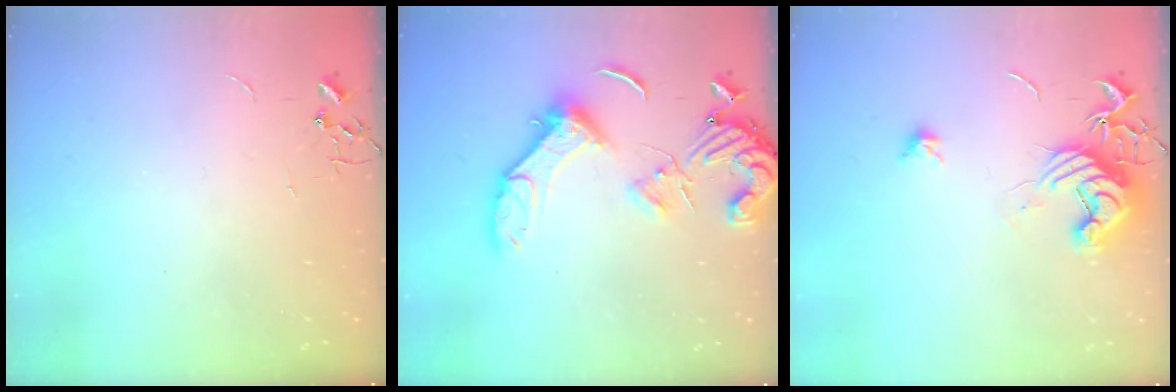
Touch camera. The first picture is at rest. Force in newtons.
{"total": 15.0, "press": 14.9, "slide": 1.9}
{"total": 13.1, "press": 13.1, "slide": 1.0}